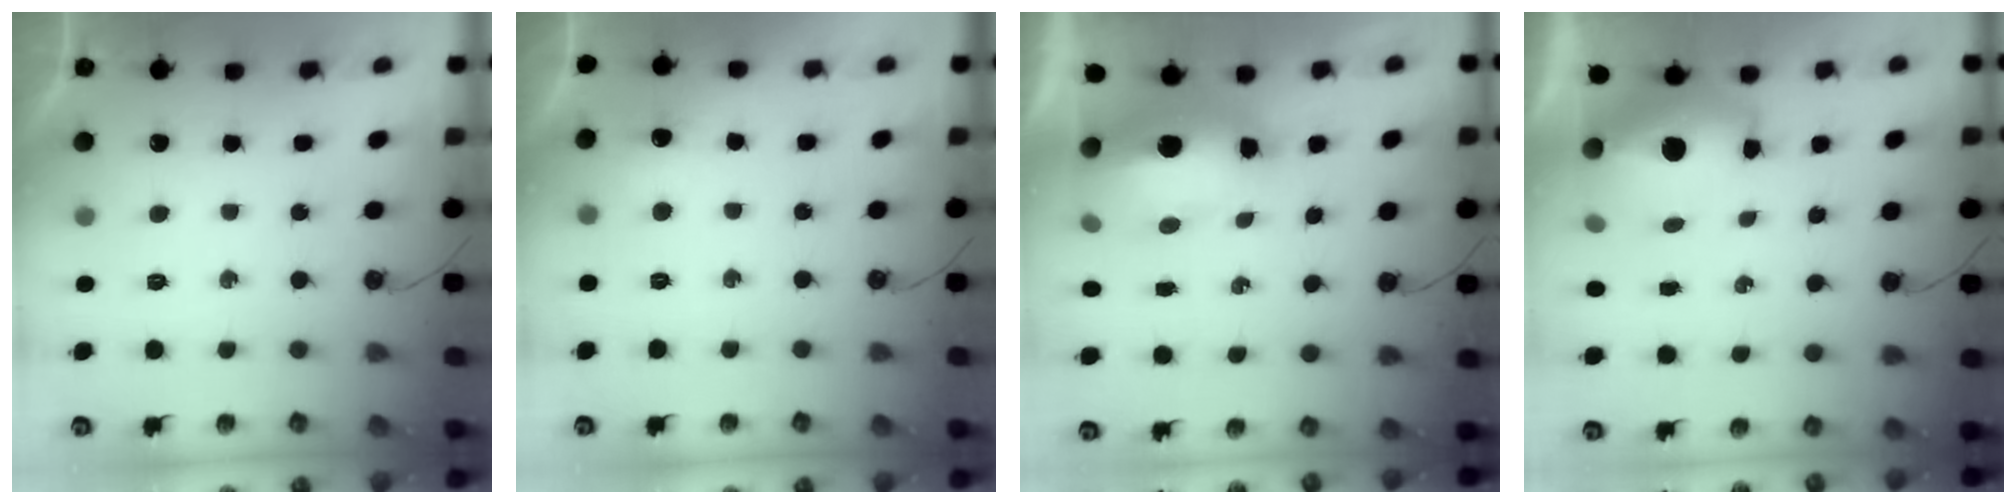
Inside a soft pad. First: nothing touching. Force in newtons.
{"total": 4.9, "press": 4.4, "slide": 2.0}
{"total": 14.7, "press": 14.6, "slide": 1.9}
{"total": 12.9, "press": 12.8, "slide": 1.5}